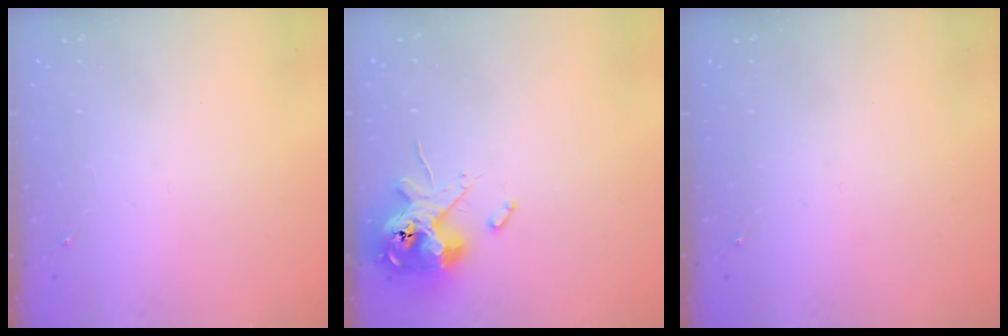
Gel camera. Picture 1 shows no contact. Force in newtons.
{"total": 14.6, "press": 14.4, "slide": 2.8}
{"total": 0.0}